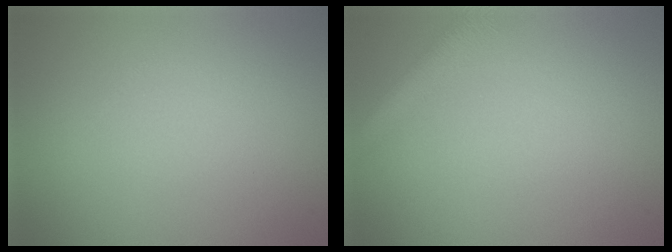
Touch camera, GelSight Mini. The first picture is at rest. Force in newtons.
{"total": 3.0, "press": 3.0, "slide": 0.2}